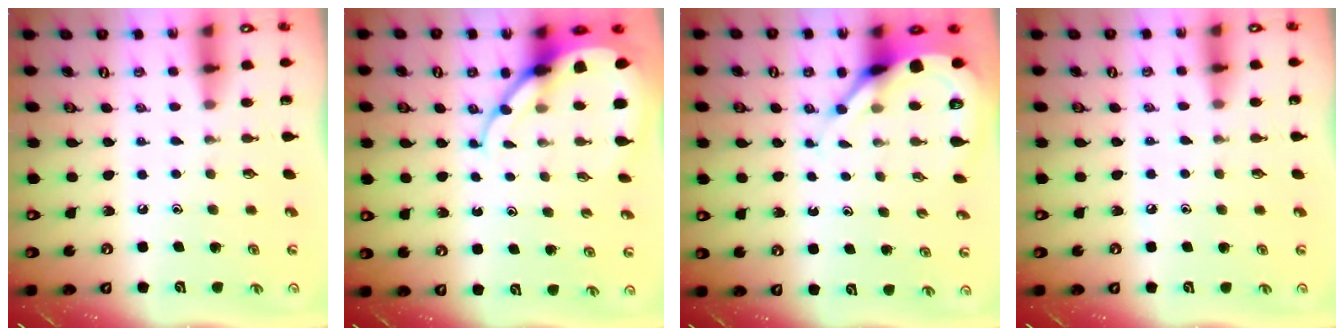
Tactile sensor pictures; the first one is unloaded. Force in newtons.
{"total": 8.9, "press": 8.9, "slide": 0.8}
{"total": 7.3, "press": 7.3, "slide": 0.9}
{"total": 4.2, "press": 4.2, "slide": 0.7}